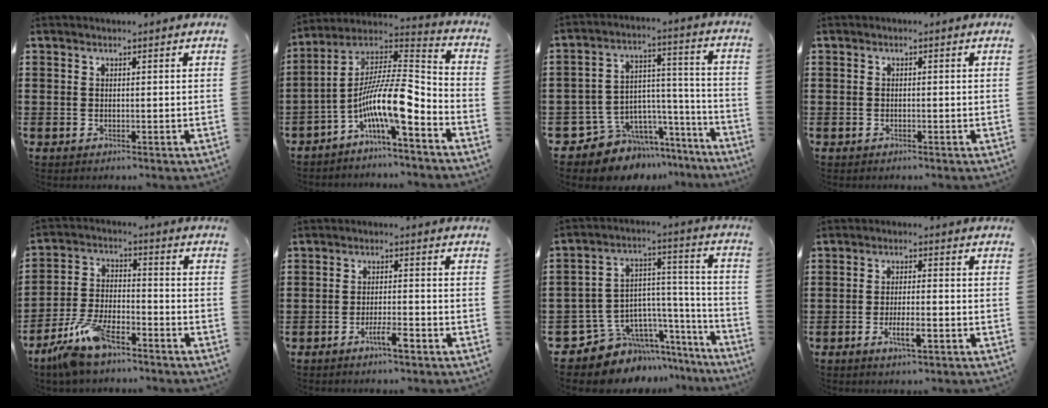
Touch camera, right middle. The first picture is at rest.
{"total": 11.3, "force": [-5.2, 1.8, 9.9], "torque": [-0.217, -0.027, -0.114]}
{"total": 7.7, "force": [-6.3, 4.4, -0.2], "torque": [-0.006, 0.009, -0.115]}
{"total": 0.0}
{"total": 8.8, "force": [-6.6, 2.9, 5.0], "torque": [-0.115, 0.005, -0.129]}
{"total": 3.5, "force": [-2.3, 0.7, 2.6], "torque": [-0.048, 0.003, -0.044]}
{"total": 8.4, "force": [-6.3, 5.5, 1.2], "torque": [-0.043, -0.004, -0.111]}
{"total": 3.8, "force": [-1.8, 0.7, 3.3], "torque": [-0.053, 0.003, -0.032]}